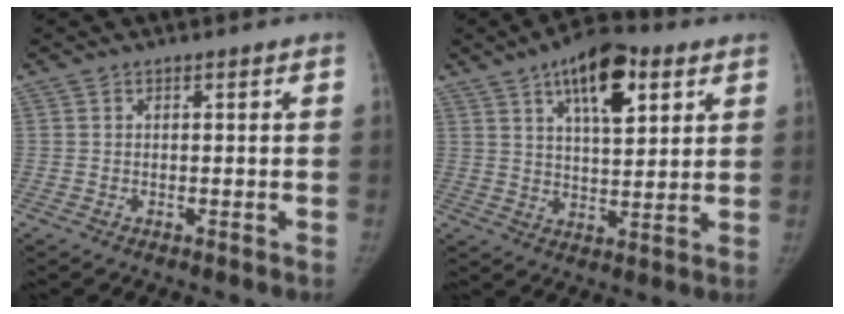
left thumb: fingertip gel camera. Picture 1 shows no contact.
{"total": 13.5, "force": [6.6, 6.0, 10.1], "torque": [-0.125, -0.016, 0.100]}